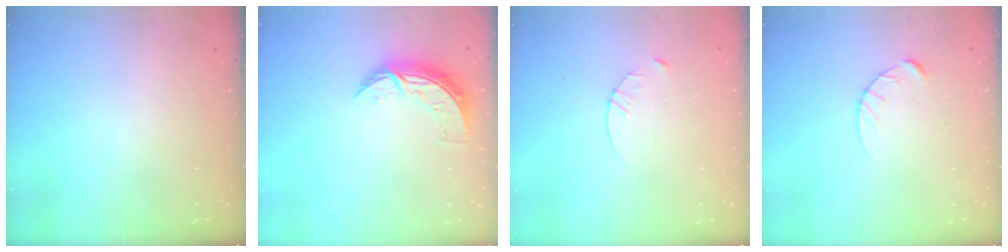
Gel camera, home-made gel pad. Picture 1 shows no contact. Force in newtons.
{"total": 7.1, "press": 7.0, "slide": 0.4}
{"total": 3.4, "press": 3.4, "slide": 0.4}
{"total": 5.7, "press": 5.7, "slide": 0.5}